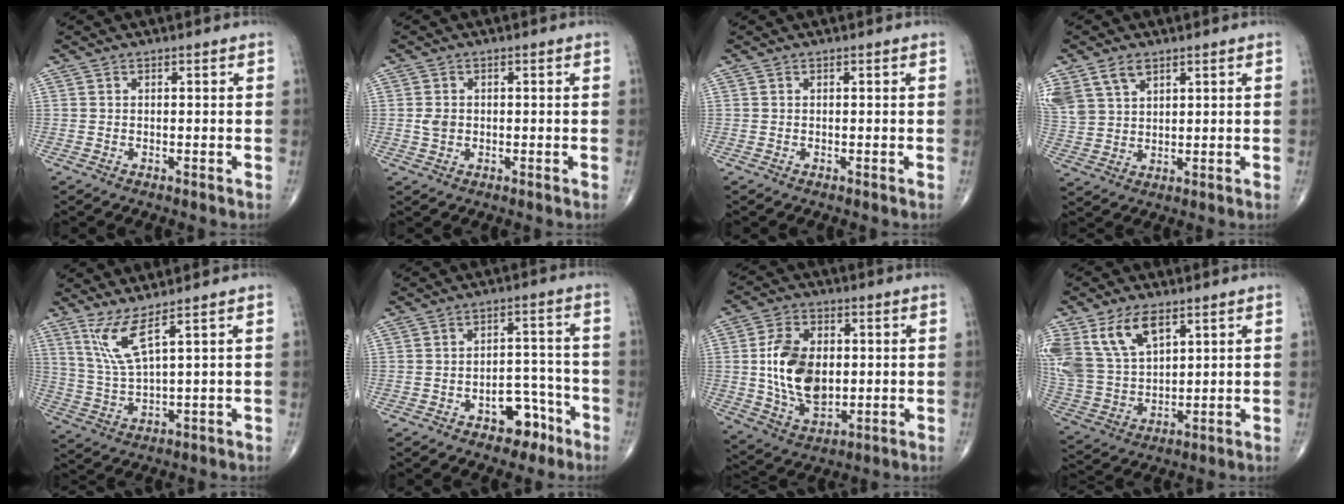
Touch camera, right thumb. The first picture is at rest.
{"total": 2.2, "force": [-0.1, 1.8, 1.3], "torque": [-0.021, 0.001, 0.000]}
{"total": 0.0}
{"total": 10.3, "force": [5.6, 6.7, 5.5], "torque": [-0.119, -0.004, 0.120]}
{"total": 6.4, "force": [4.0, 0.0, 5.0], "torque": [-0.117, -0.037, 0.095]}
{"total": 7.4, "force": [-4.2, 4.5, 4.1], "torque": [-0.025, 0.045, -0.058]}
{"total": 14.6, "force": [0.8, 9.4, 11.2], "torque": [-0.182, -0.005, 0.021]}
{"total": 14.6, "force": [7.4, 8.3, 9.4], "torque": [-0.174, -0.021, 0.156]}